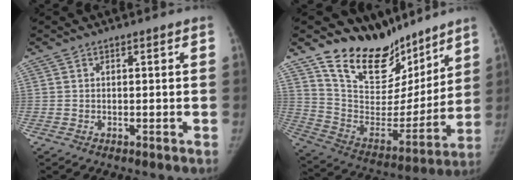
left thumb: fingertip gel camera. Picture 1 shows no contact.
{"total": 20.1, "force": [16.4, 9.6, 6.5], "torque": [-0.046, -0.111, 0.281]}